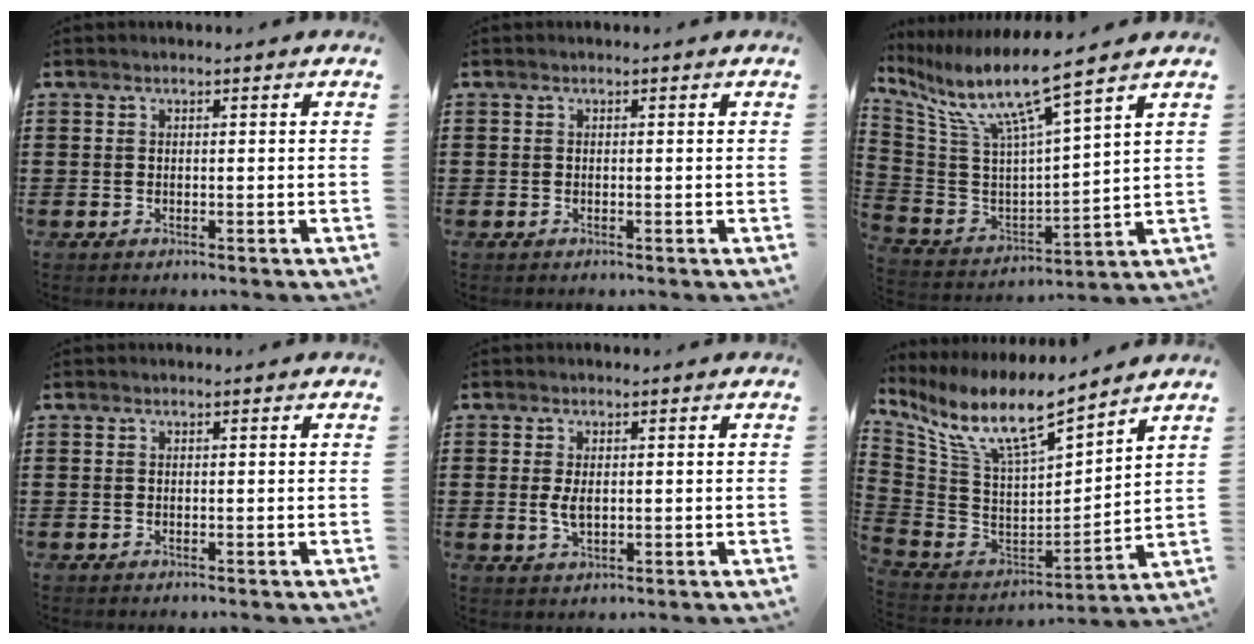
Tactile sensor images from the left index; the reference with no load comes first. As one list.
[{"total": 0.0}, {"total": 10.1, "force": [7.1, 0.2, 7.1], "torque": [-0.166, -0.054, 0.110]}, {"total": 0.0}, {"total": 3.0, "force": [0.0, 1.4, 2.7], "torque": [-0.060, 0.000, -0.003]}, {"total": 11.6, "force": [8.3, 2.4, 7.7], "torque": [-0.181, -0.056, 0.142]}]